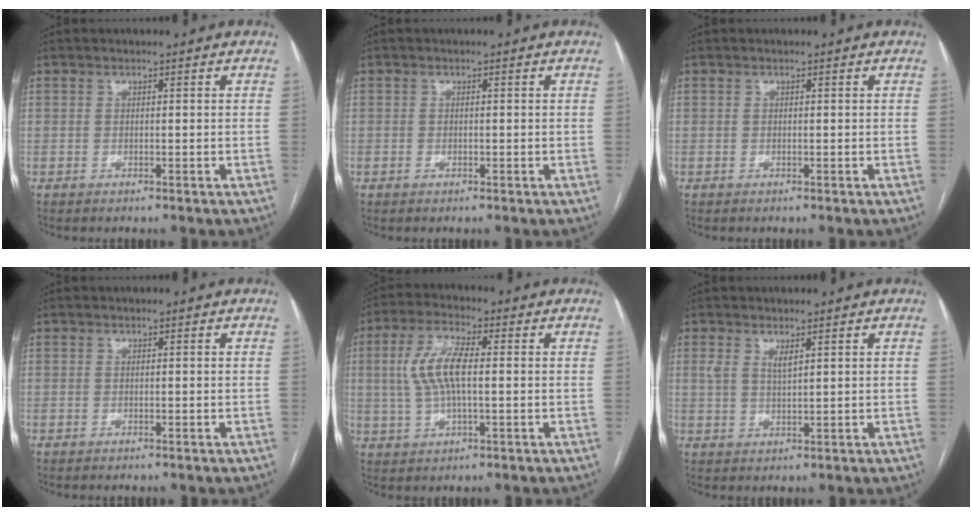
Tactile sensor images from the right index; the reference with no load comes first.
{"total": 0.6, "force": [-0.3, 0.4, 0.4], "torque": [-0.008, 0.001, -0.004]}
{"total": 0.0}
{"total": 0.0}
{"total": 8.3, "force": [0.8, 2.5, 7.9], "torque": [-0.173, 0.013, 0.016]}
{"total": 2.4, "force": [1.4, 0.5, 1.9], "torque": [-0.042, 0.001, 0.031]}